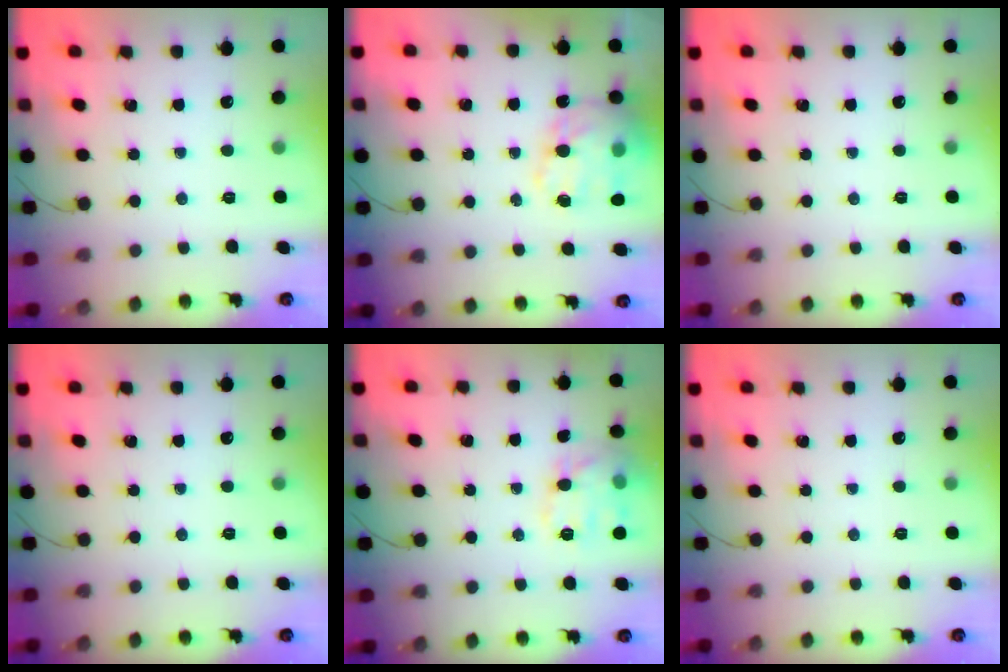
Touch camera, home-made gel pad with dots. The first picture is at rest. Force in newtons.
{"total": 19.9, "press": 19.4, "slide": 4.2}
{"total": 0.0}
{"total": 0.0}
{"total": 13.5, "press": 13.5, "slide": 0.5}
{"total": 0.0}